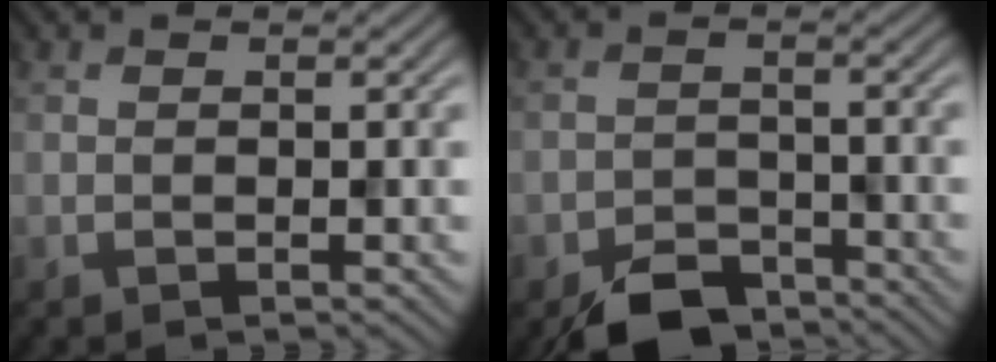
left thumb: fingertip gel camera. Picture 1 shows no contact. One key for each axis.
{"total": 5.3, "fx": -4.4, "fy": 2.2, "fz": 1.8, "tx": -0.025, "ty": -0.004, "tz": -0.081}